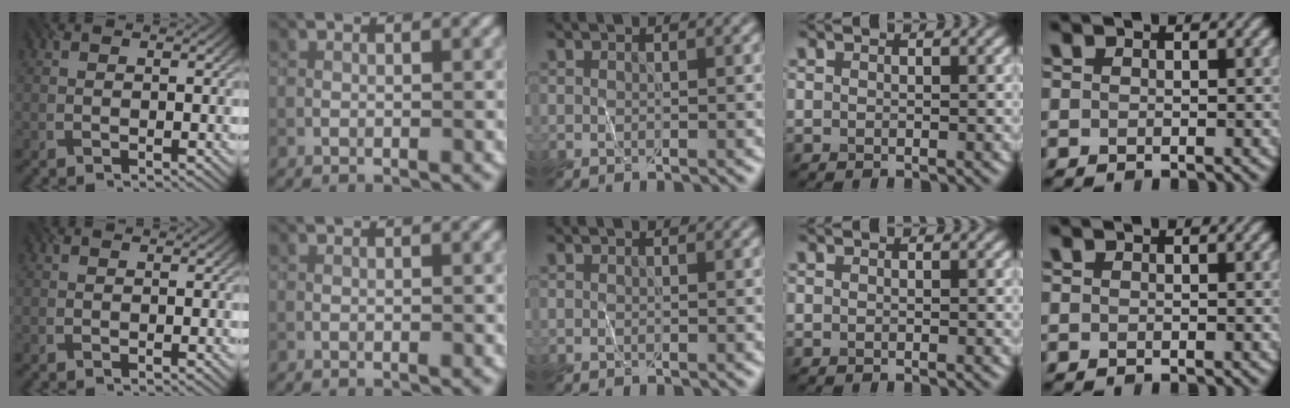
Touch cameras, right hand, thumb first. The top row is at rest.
{}